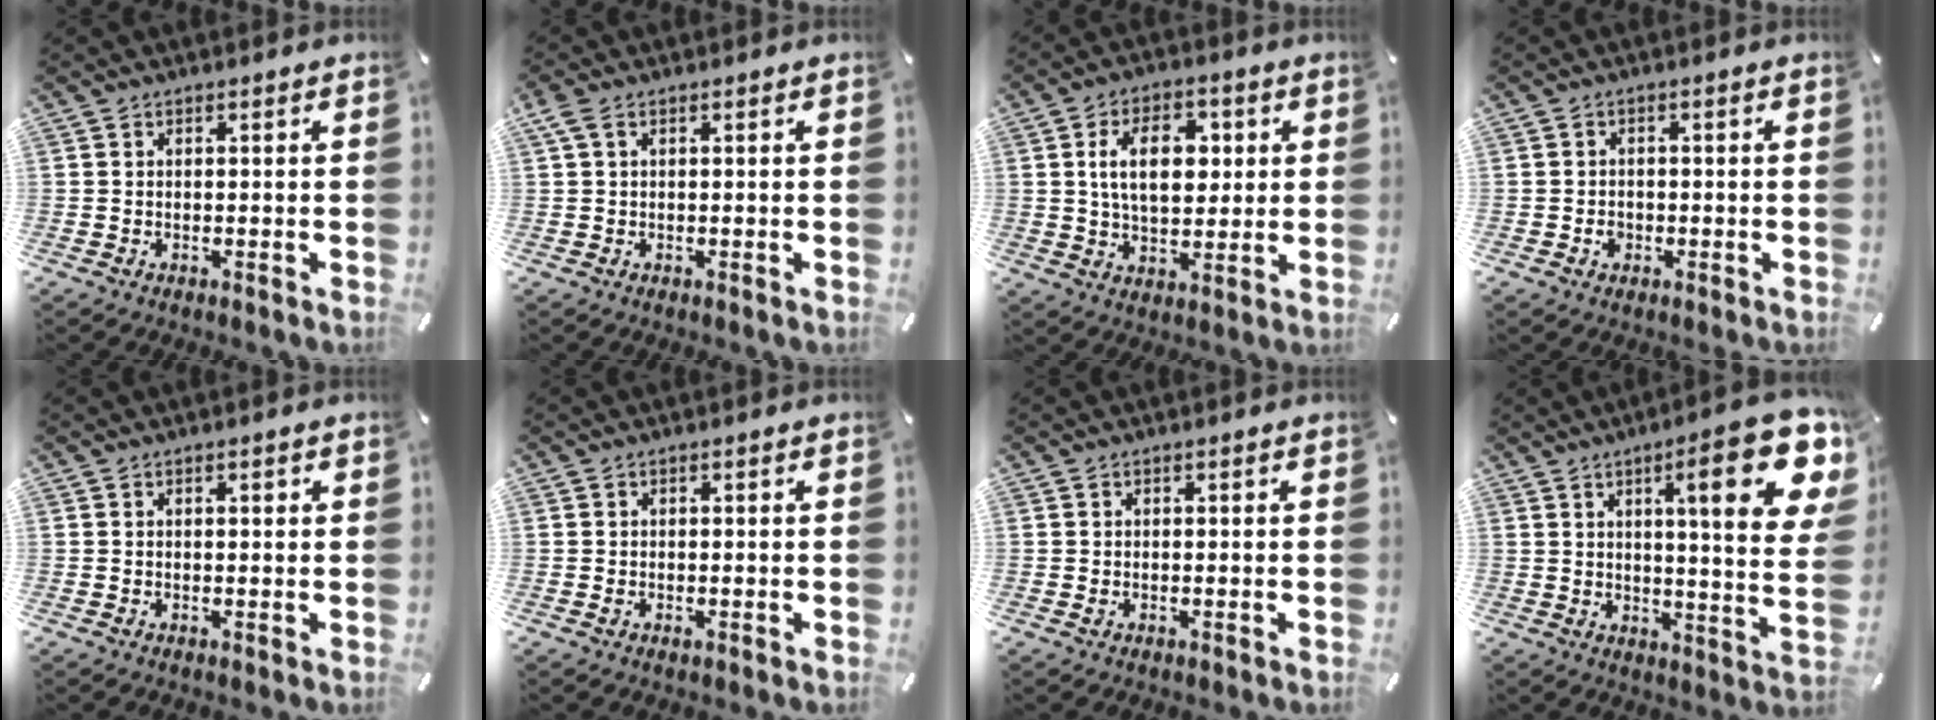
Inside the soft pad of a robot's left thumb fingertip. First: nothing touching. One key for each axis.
{"total": 2.4, "fx": 0.7, "fy": 1.1, "fz": 2.0, "tx": -0.044, "ty": 0.004, "tz": 0.012}
{"total": 12.0, "fx": 2.4, "fy": 7.8, "fz": 8.9, "tx": -0.152, "ty": 0.002, "tz": 0.036}
{"total": 2.0, "fx": -0.6, "fy": 1.7, "fz": 0.9, "tx": -0.018, "ty": 0.005, "tz": -0.014}
{"total": 0.9, "fx": 0.3, "fy": 0.3, "fz": 0.7, "tx": -0.014, "ty": 0.003, "tz": 0.003}
{"total": 0.8, "fx": -0.3, "fy": 0.4, "fz": 0.6, "tx": -0.010, "ty": -0.004, "tz": -0.004}
{"total": 0.5, "fx": 0.0, "fy": 0.3, "fz": 0.4, "tx": -0.008, "ty": -0.001, "tz": 0.000}
{"total": 20.5, "fx": 9.0, "fy": 4.4, "fz": 17.9, "tx": -0.257, "ty": -0.046, "tz": 0.121}